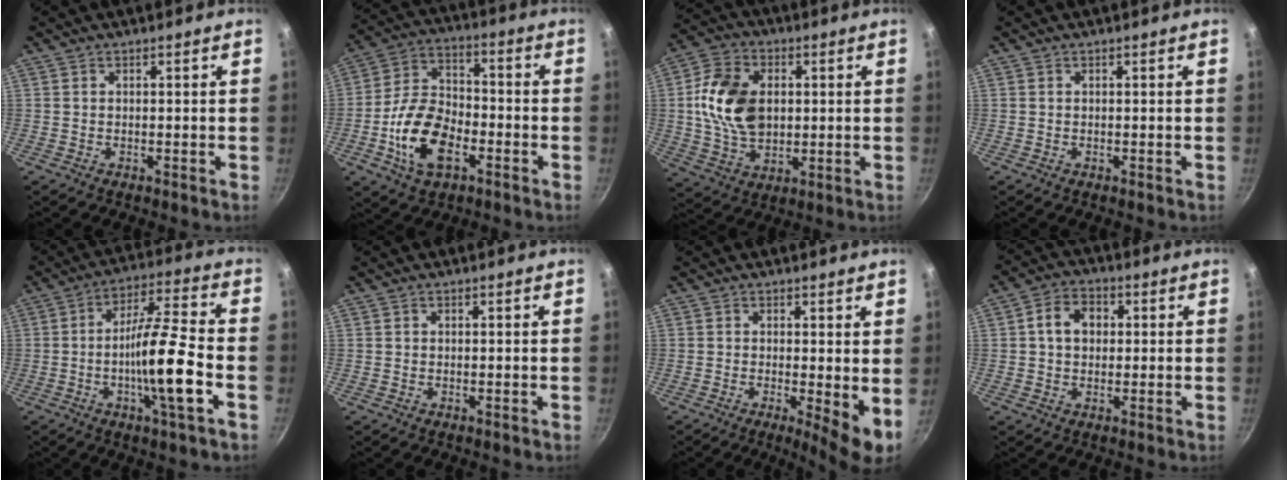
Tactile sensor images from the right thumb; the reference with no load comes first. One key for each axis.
{"total": 14.9, "fx": -5.2, "fy": 8.8, "fz": 10.8, "tx": -0.186, "ty": 0.034, "tz": -0.102}
{"total": 14.9, "fx": 1.6, "fy": 10.4, "fz": 10.6, "tx": -0.179, "ty": 0.002, "tz": 0.028}
{"total": 0.0}
{"total": 14.1, "fx": -3.8, "fy": 1.7, "fz": 13.5, "tx": -0.229, "ty": 0.026, "tz": -0.073}
{"total": 0.0}
{"total": 6.2, "fx": -0.1, "fy": 1.6, "fz": 6.0, "tx": -0.084, "ty": -0.016, "tz": 0.001}
{"total": 6.7, "fx": 1.0, "fy": 5.3, "fz": 4.0, "tx": -0.045, "ty": 0.012, "tz": 0.006}